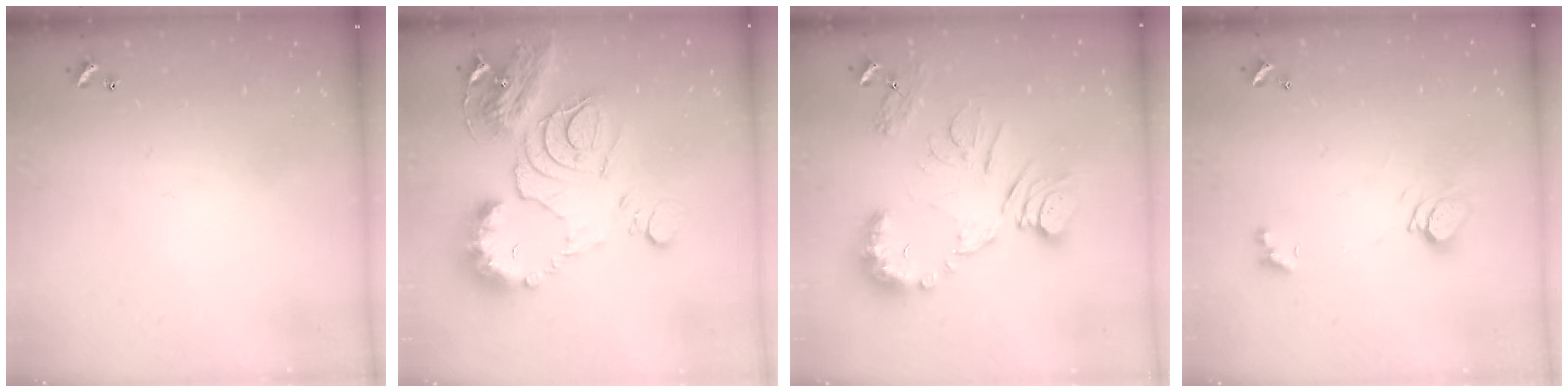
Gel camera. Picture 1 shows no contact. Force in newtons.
{"total": 18.9, "press": 18.7, "slide": 2.3}
{"total": 14.5, "press": 14.5, "slide": 0.7}
{"total": 6.3, "press": 6.2, "slide": 1.0}